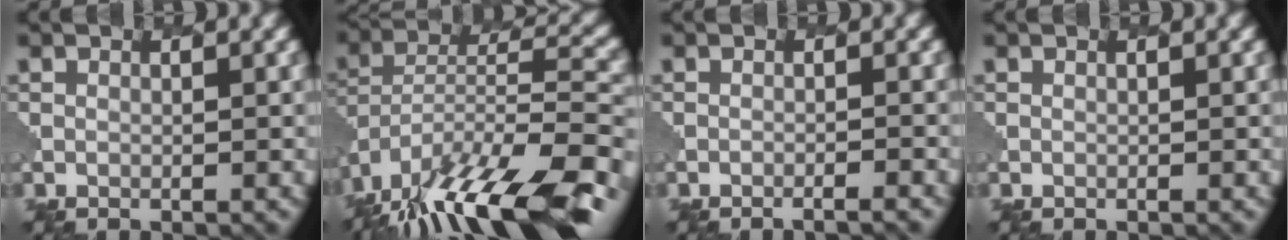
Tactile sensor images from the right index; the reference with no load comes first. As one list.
[{"total": 15.9, "force": [-12.7, 4.0, 8.6], "torque": [-0.151, 0.007, -0.205]}, {"total": 1.9, "force": [-1.7, 0.1, 0.9], "torque": [-0.005, 0.010, -0.034]}, {"total": 0.0}]